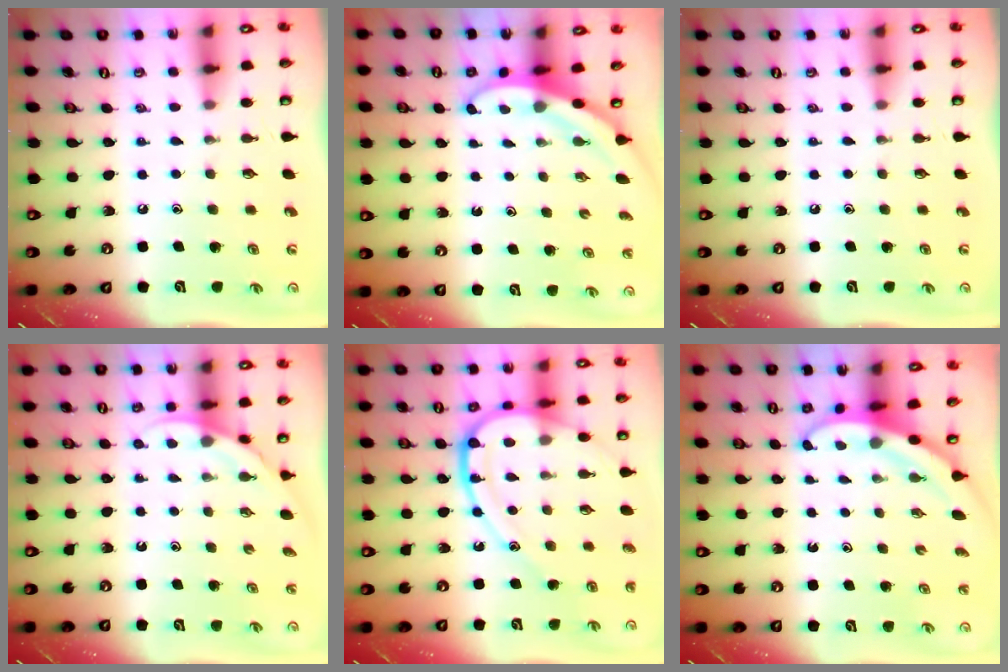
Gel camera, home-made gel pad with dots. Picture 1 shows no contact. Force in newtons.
{"total": 3.0, "press": 3.0, "slide": 0.2}
{"total": 0.0}
{"total": 3.1, "press": 3.1, "slide": 0.1}
{"total": 15.8, "press": 15.8, "slide": 1.5}
{"total": 3.1, "press": 3.1, "slide": 0.1}